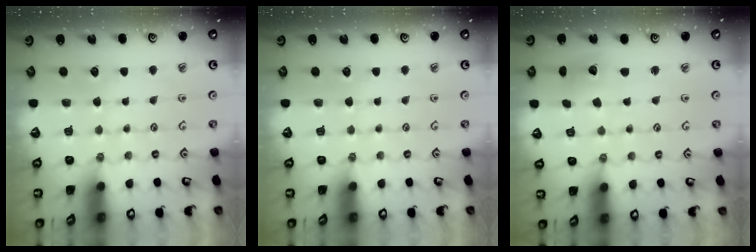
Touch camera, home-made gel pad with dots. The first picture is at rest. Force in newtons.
{"total": 0.0}
{"total": 3.6, "press": 3.6, "slide": 0.5}